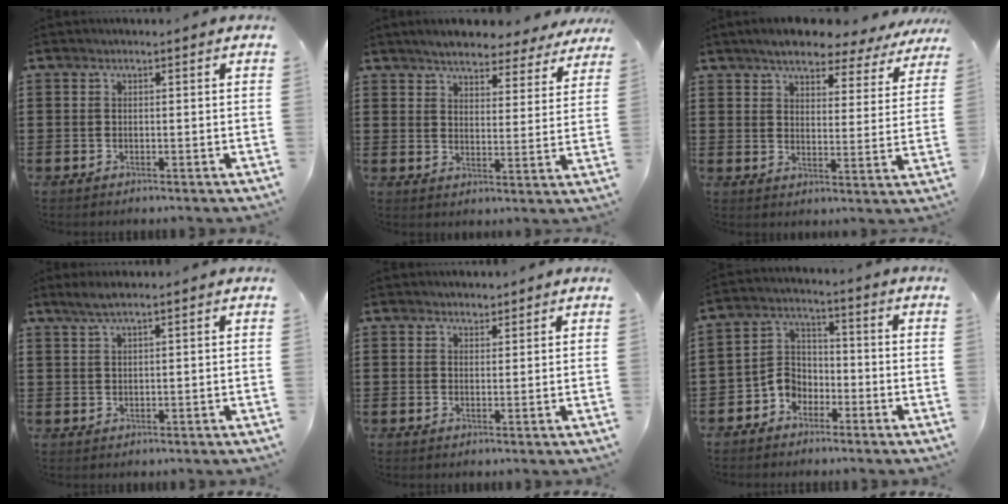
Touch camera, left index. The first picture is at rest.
{"total": 5.1, "force": [4.9, 0.5, 1.1], "torque": [-0.043, -0.022, 0.086]}
{"total": 6.0, "force": [5.5, 1.1, 2.0], "torque": [-0.056, -0.025, 0.094]}
{"total": 2.1, "force": [1.4, 0.0, 1.6], "torque": [-0.032, 0.002, 0.026]}
{"total": 1.5, "force": [1.4, 0.6, 0.0], "torque": [-0.003, 0.005, 0.027]}
{"total": 4.9, "force": [-3.4, 3.3, 1.5], "torque": [-0.048, 0.005, -0.073]}